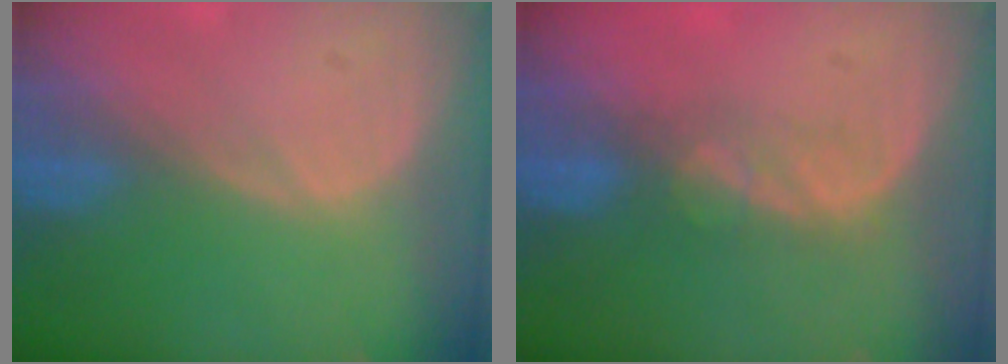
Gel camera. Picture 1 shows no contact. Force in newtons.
{"total": 3.7, "press": 3.4, "slide": 1.5}